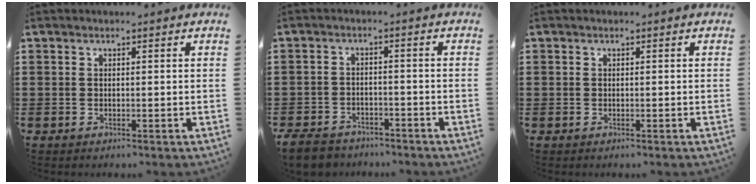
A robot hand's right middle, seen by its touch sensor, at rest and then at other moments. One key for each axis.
{"total": 4.3, "fx": -4.1, "fy": 1.2, "fz": 0.8, "tx": -0.028, "ty": 0.003, "tz": -0.087}
{"total": 0.6, "fx": -0.2, "fy": 0.6, "fz": 0.0, "tx": 0.000, "ty": 0.005, "tz": -0.005}